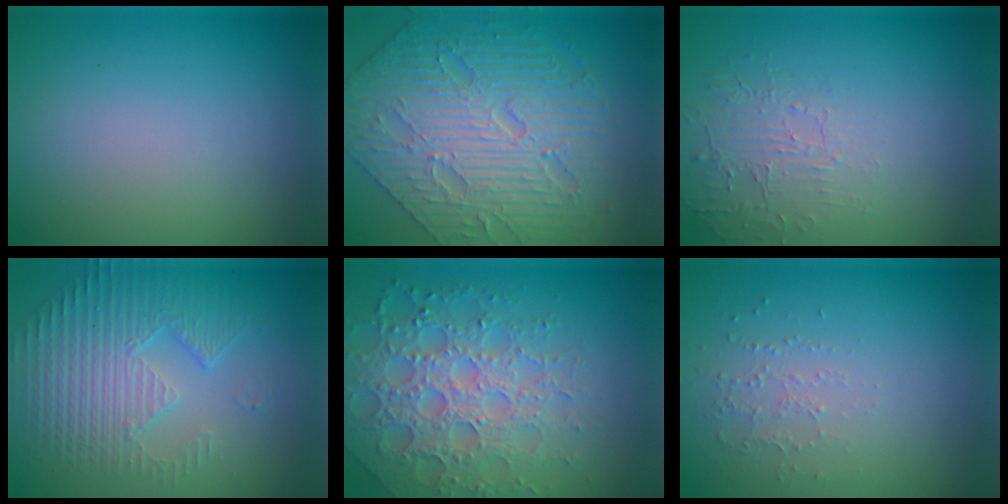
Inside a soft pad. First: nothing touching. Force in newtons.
{"total": 8.9, "press": 6.8, "slide": 5.7}
{"total": 1.9, "press": 0.8, "slide": 1.7}
{"total": 4.9, "press": 3.5, "slide": 3.4}
{"total": 6.9, "press": 6.7, "slide": 1.6}
{"total": 1.0, "press": 0.6, "slide": 0.8}